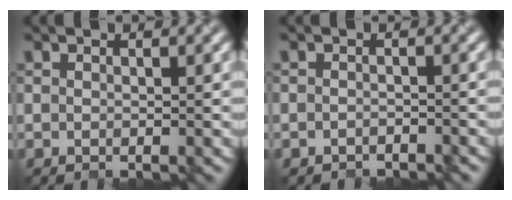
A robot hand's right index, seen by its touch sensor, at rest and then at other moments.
{"total": 2.0, "force": [-1.9, -0.4, -0.6], "torque": [0.002, -0.003, -0.028]}